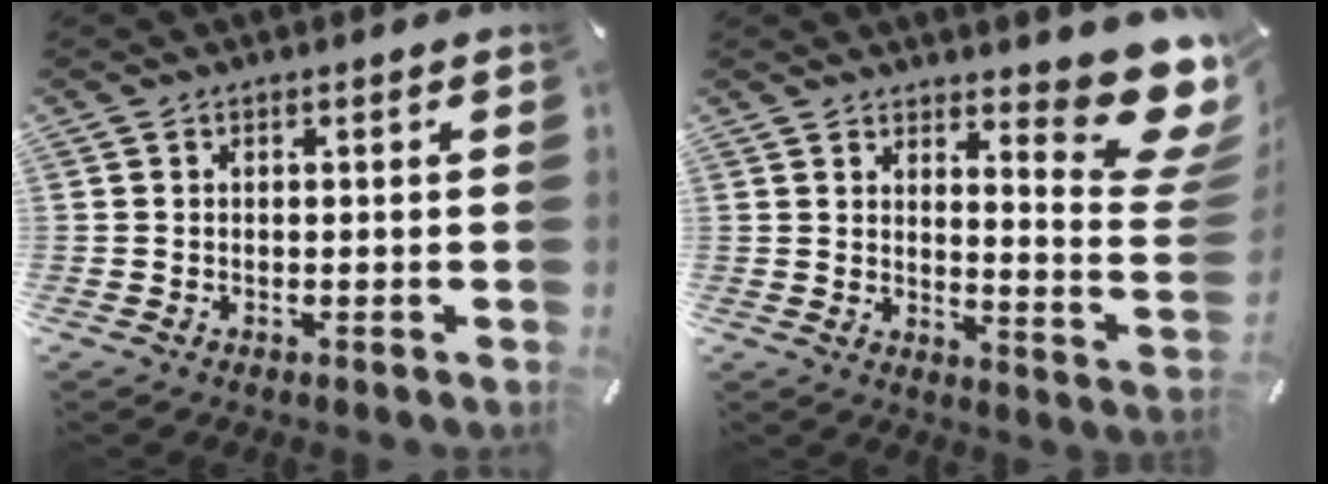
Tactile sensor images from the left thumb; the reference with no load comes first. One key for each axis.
{"total": 13.5, "fx": 9.4, "fy": 3.8, "fz": 9.0, "tx": -0.109, "ty": -0.085, "tz": 0.161}